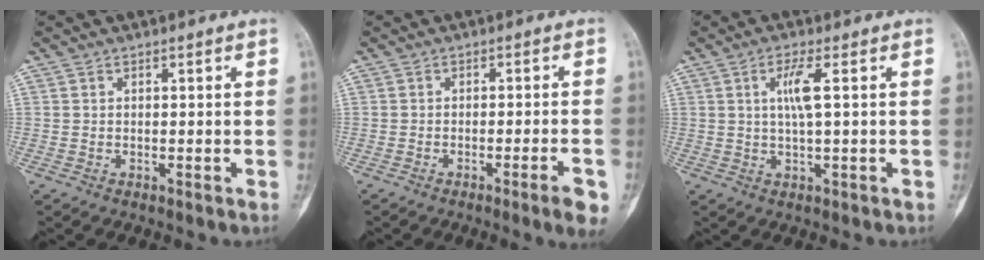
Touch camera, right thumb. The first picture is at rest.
{"total": 5.0, "force": [-2.6, 0.2, 4.3], "torque": [-0.058, 0.005, -0.036]}
{"total": 4.5, "force": [1.0, 0.4, 4.4], "torque": [-0.095, 0.000, 0.019]}